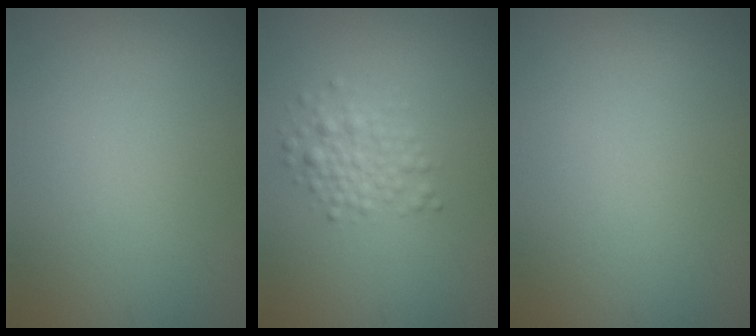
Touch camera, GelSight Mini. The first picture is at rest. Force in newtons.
{"total": 2.5, "press": 2.5, "slide": 0.1}
{"total": 0.0}